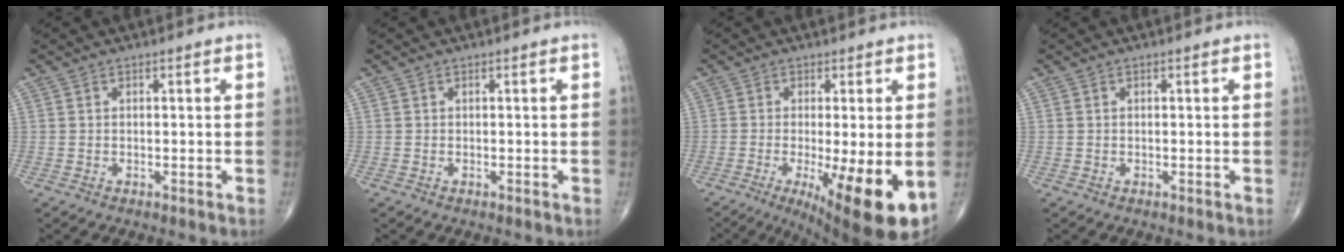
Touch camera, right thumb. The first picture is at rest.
{"total": 0.0}
{"total": 14.2, "force": [-4.3, 3.1, 13.2], "torque": [-0.171, -0.025, -0.053]}
{"total": 0.0}